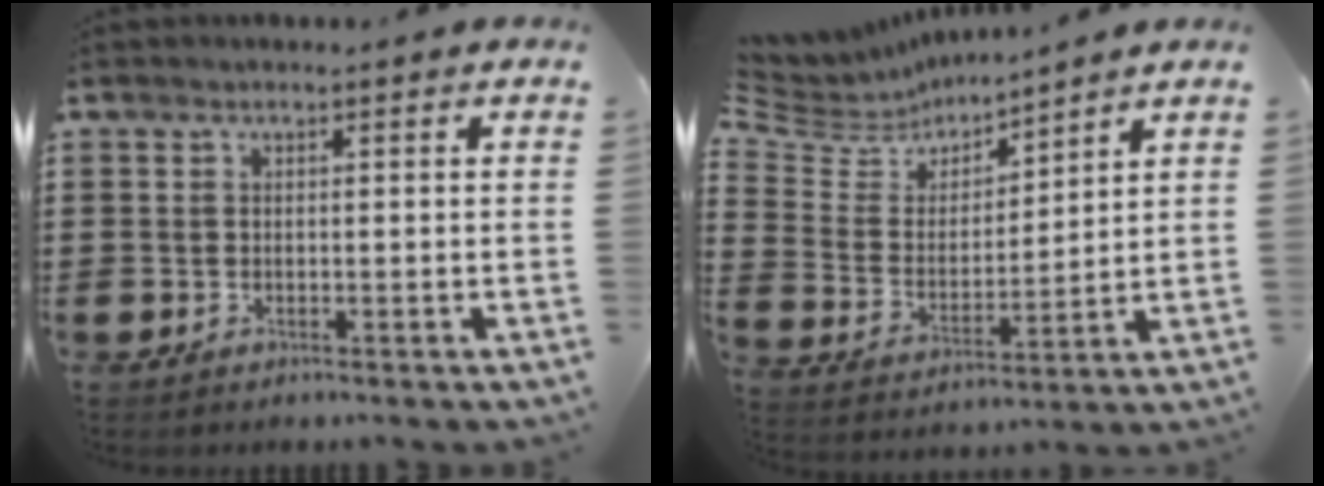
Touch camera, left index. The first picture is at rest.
{"total": 5.1, "force": [4.7, 1.7, 0.9], "torque": [-0.051, -0.025, 0.078]}